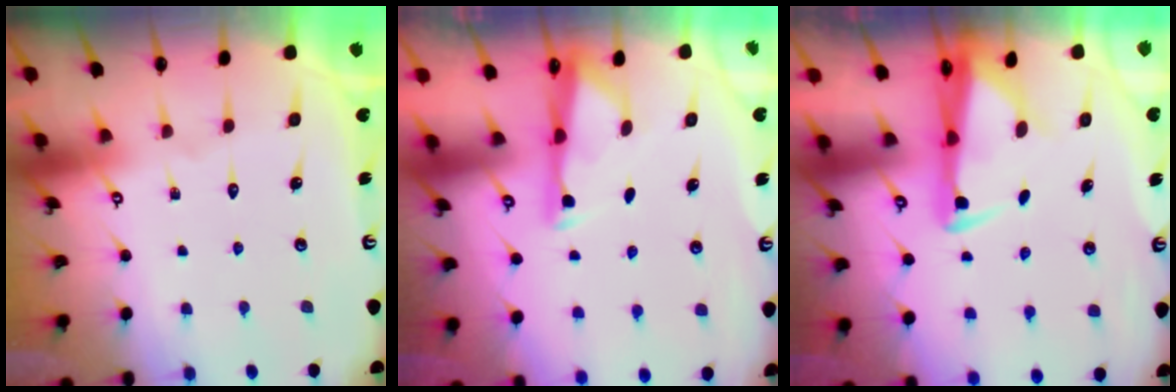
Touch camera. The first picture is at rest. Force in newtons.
{"total": 3.1, "press": 3.1, "slide": 0.3}
{"total": 3.0, "press": 2.9, "slide": 0.9}